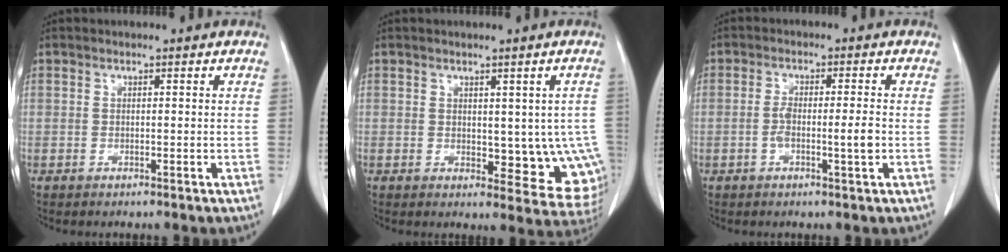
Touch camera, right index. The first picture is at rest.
{"total": 9.1, "force": [-0.2, 4.8, 7.7], "torque": [-0.066, -0.005, 0.008]}
{"total": 4.3, "force": [-1.0, 0.3, 4.2], "torque": [-0.079, 0.001, -0.017]}